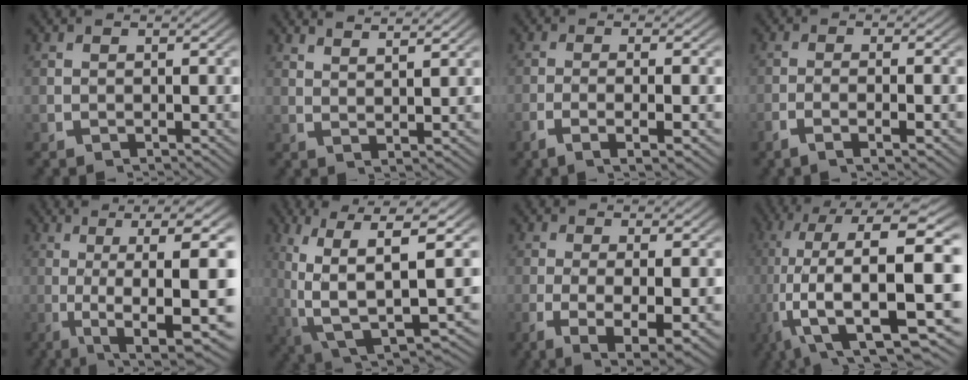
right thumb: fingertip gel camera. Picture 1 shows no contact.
{"total": 3.3, "force": [3.0, 0.0, 1.2], "torque": [-0.019, 0.005, 0.055]}
{"total": 3.6, "force": [-1.3, 0.7, 3.2], "torque": [-0.065, -0.002, -0.024]}
{"total": 2.8, "force": [-1.2, 0.4, 2.5], "torque": [-0.053, 0.001, -0.026]}
{"total": 13.7, "force": [-1.2, 6.1, 12.1], "torque": [-0.203, -0.028, 0.000]}
{"total": 12.3, "force": [-2.1, 6.6, 10.2], "torque": [-0.200, -0.045, -0.007]}
{"total": 7.1, "force": [-2.4, 3.0, 6.0], "torque": [-0.117, -0.034, -0.018]}
{"total": 19.7, "force": [-1.3, 11.0, 16.3], "torque": [-0.313, -0.060, 0.016]}